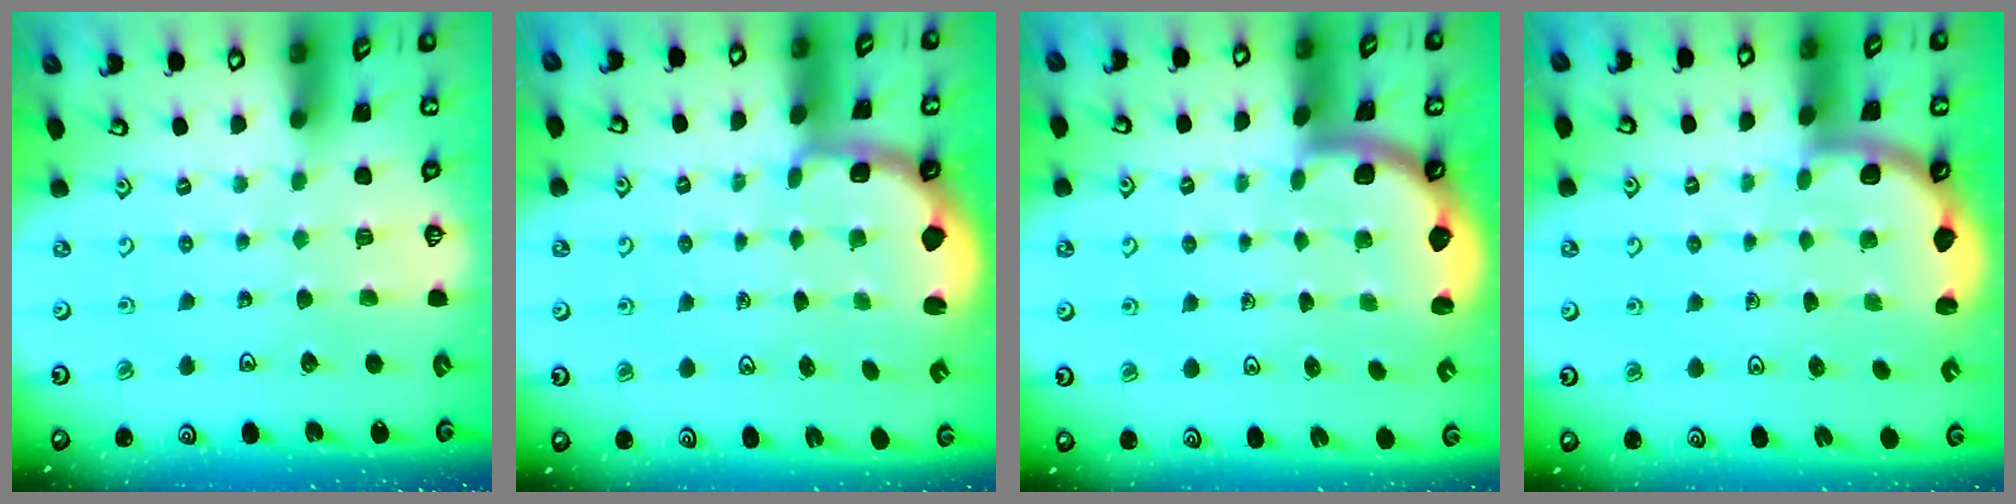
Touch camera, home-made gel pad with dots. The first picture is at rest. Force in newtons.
{"total": 2.3, "press": 1.2, "slide": 1.9}
{"total": 1.8, "press": 1.8, "slide": 0.3}
{"total": 2.6, "press": 2.6, "slide": 0.4}